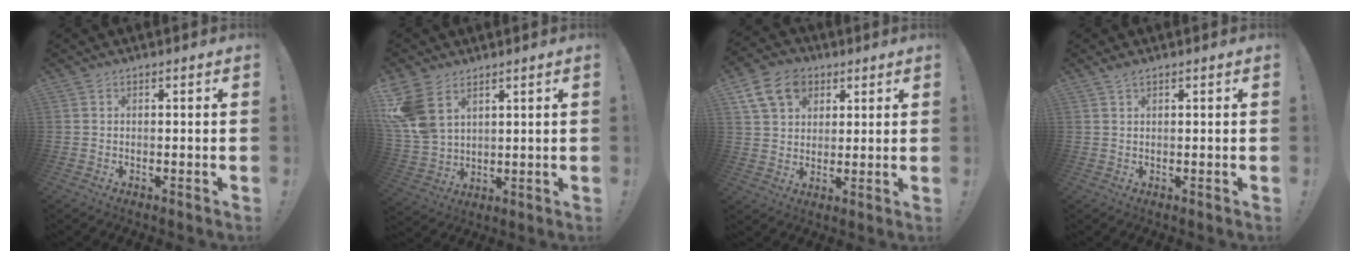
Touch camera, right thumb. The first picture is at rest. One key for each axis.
{"total": 11.4, "fx": 5.7, "fy": 7.4, "fz": 6.4, "tx": -0.129, "ty": -0.028, "tz": 0.115}
{"total": 12.2, "fx": 5.6, "fy": 9.2, "fz": 5.8, "tx": -0.093, "ty": -0.016, "tz": 0.112}
{"total": 1.5, "fx": 1.1, "fy": 0.2, "fz": 1.0, "tx": -0.013, "ty": -0.002, "tz": 0.019}